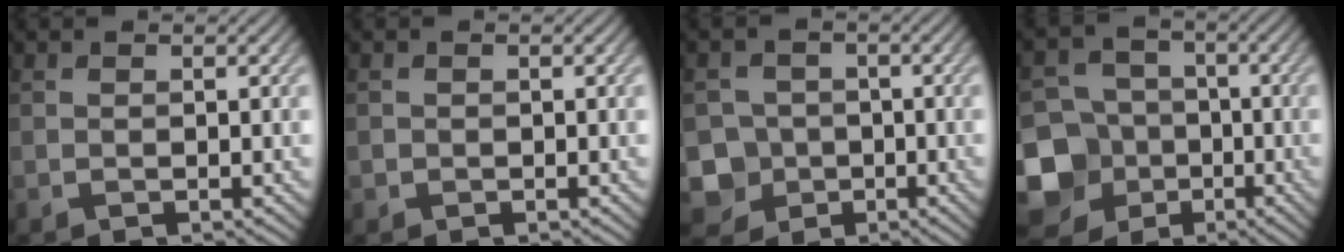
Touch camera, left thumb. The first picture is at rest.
{"total": 0.7, "force": [-0.2, 0.7, 0.0], "torque": [0.001, -0.005, -0.006]}
{"total": 6.4, "force": [-2.1, 5.8, 1.5], "torque": [-0.038, -0.013, -0.066]}
{"total": 15.2, "force": [-5.8, 13.3, 4.7], "torque": [-0.172, -0.042, -0.112]}